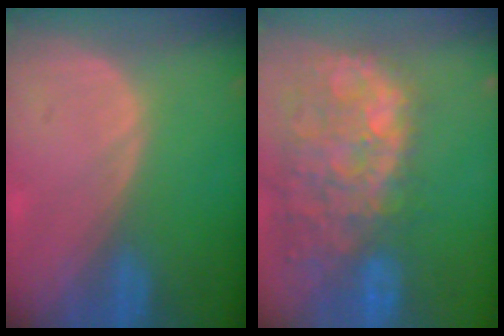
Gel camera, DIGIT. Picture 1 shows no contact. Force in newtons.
{"total": 14.5, "press": 11.7, "slide": 8.6}